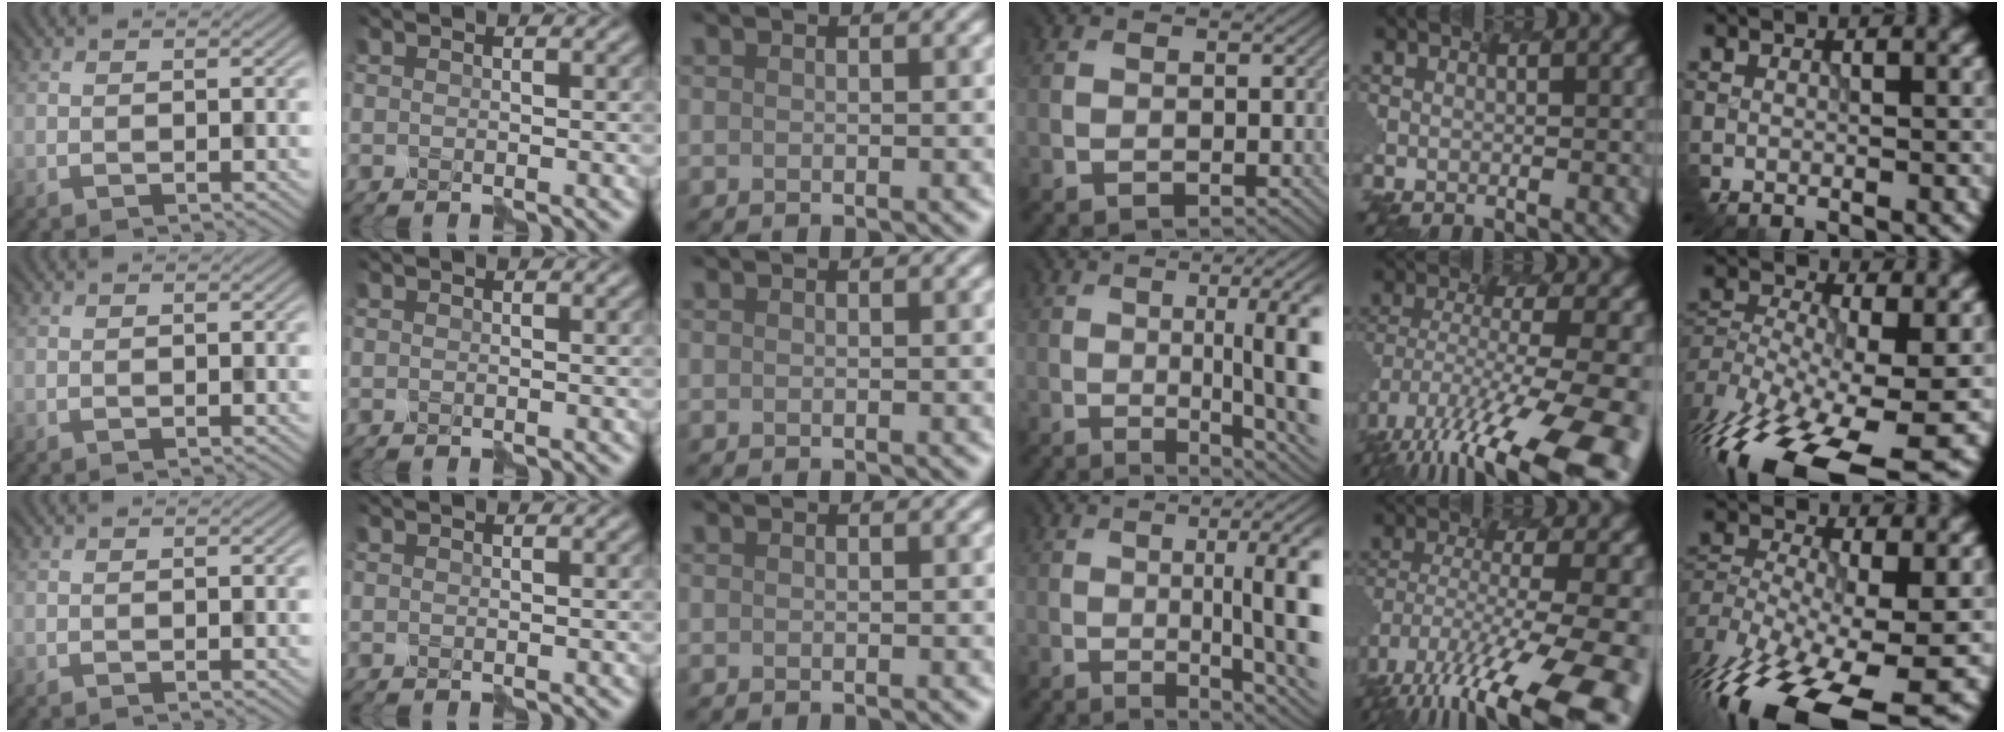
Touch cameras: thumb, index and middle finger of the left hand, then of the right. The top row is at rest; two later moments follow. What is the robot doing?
{"motion": "shake", "object": "plastic piggy bank"}